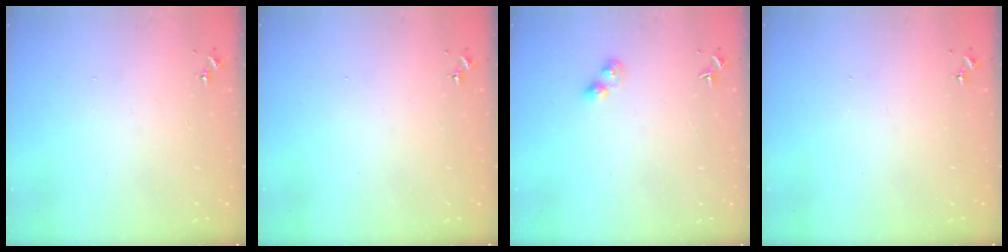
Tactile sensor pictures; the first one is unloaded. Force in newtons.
{"total": 0.0}
{"total": 3.2, "press": 3.2, "slide": 0.3}
{"total": 0.0}